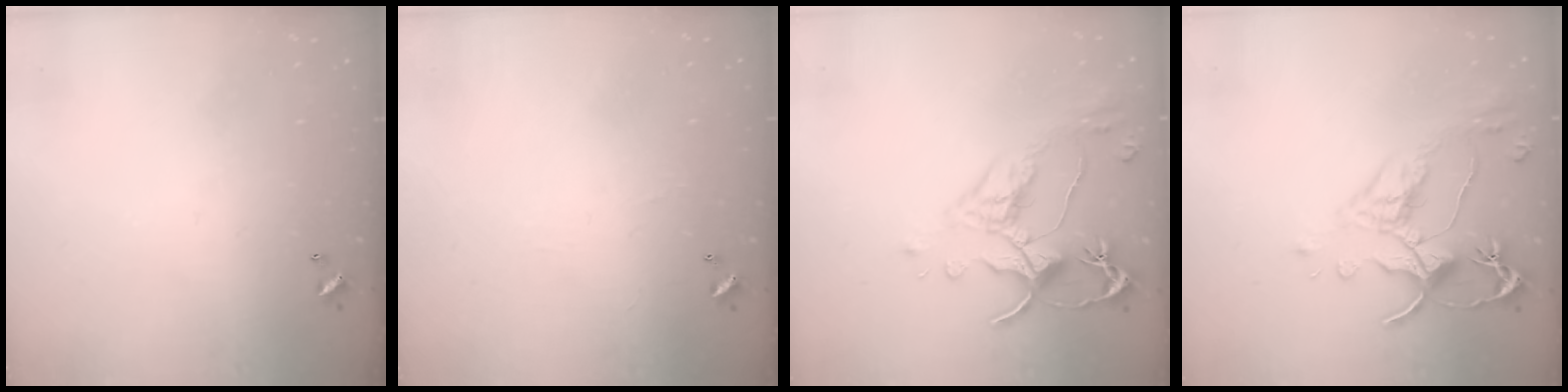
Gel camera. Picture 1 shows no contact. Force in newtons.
{"total": 0.5, "press": 0.3, "slide": 0.4}
{"total": 2.5, "press": 2.1, "slide": 1.2}
{"total": 2.5, "press": 2.1, "slide": 1.2}